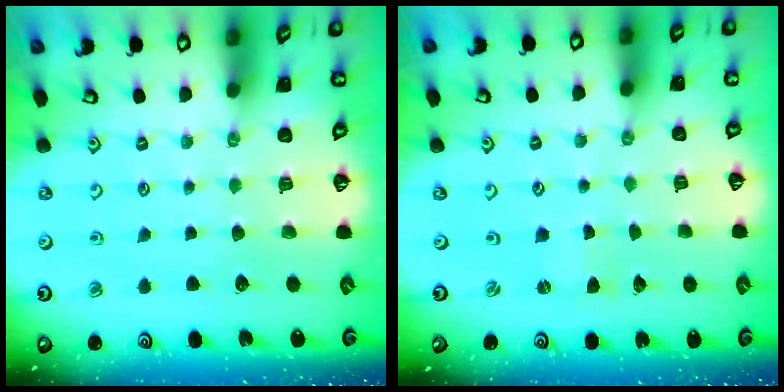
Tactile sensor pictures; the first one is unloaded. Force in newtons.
{"total": 0.0}